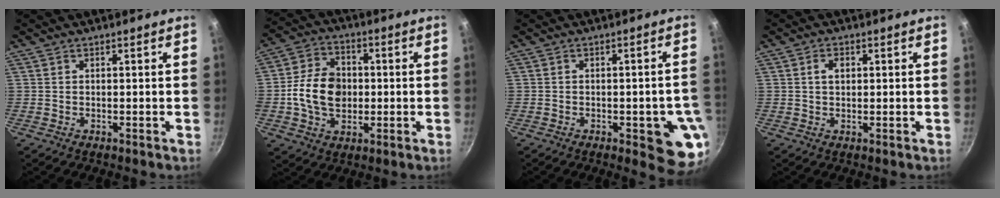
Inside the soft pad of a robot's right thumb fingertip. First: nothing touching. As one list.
[{"total": 12.4, "force": [-0.6, 9.4, 8.1], "torque": [-0.123, 0.016, -0.020]}, {"total": 9.9, "force": [-3.0, 3.5, 8.7], "torque": [-0.067, 0.008, -0.035]}, {"total": 2.5, "force": [0.6, 1.8, 1.7], "torque": [-0.016, 0.004, 0.010]}]